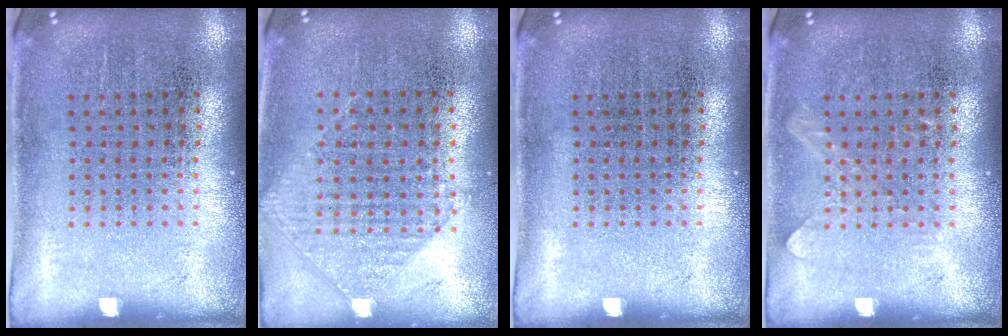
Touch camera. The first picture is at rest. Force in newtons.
{"total": 0.9, "press": 0.9, "slide": 0.3}
{"total": 0.0}
{"total": 0.8, "press": 0.8, "slide": 0.2}